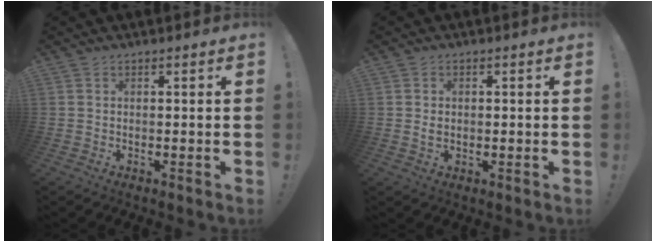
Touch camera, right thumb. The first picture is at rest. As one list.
[{"total": 1.9, "force": [0.2, 1.6, 0.9], "torque": [-0.007, 0.003, 0.003]}]